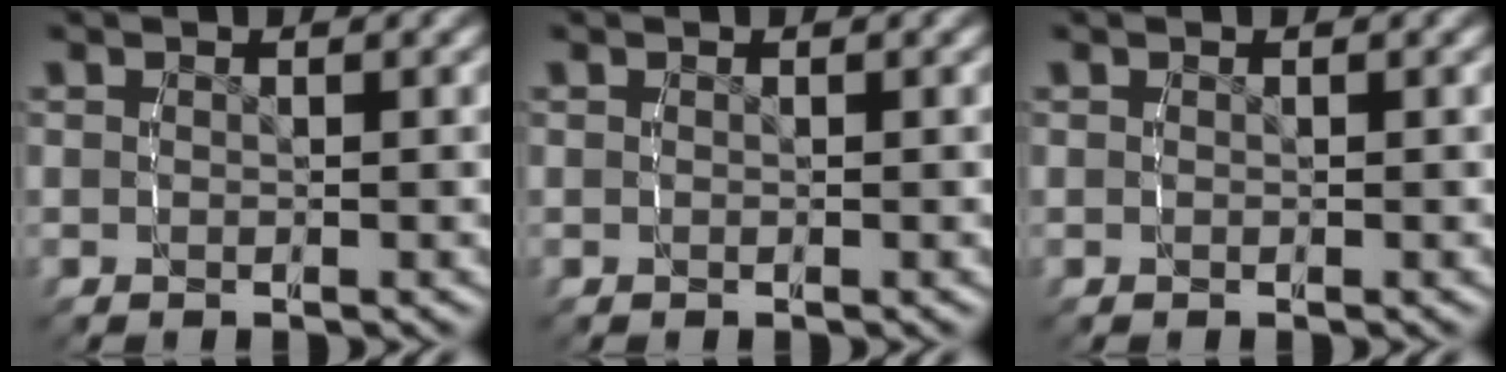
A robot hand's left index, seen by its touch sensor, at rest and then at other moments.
{"total": 0.0}
{"total": 0.0}